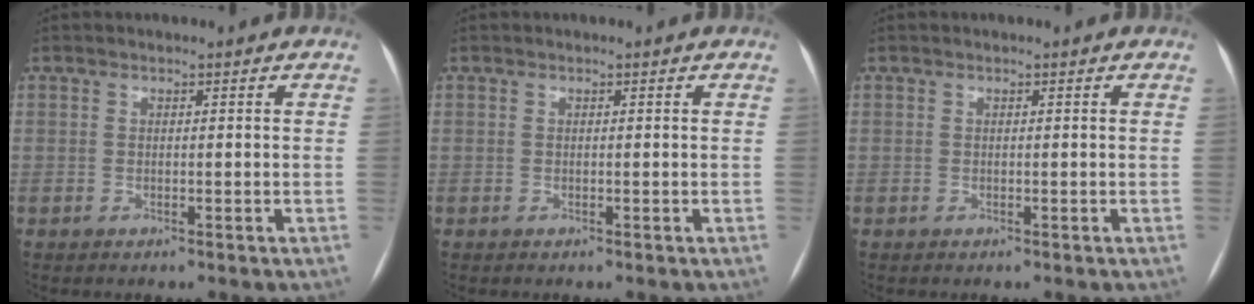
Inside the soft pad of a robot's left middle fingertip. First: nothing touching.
{"total": 0.0}
{"total": 0.0}